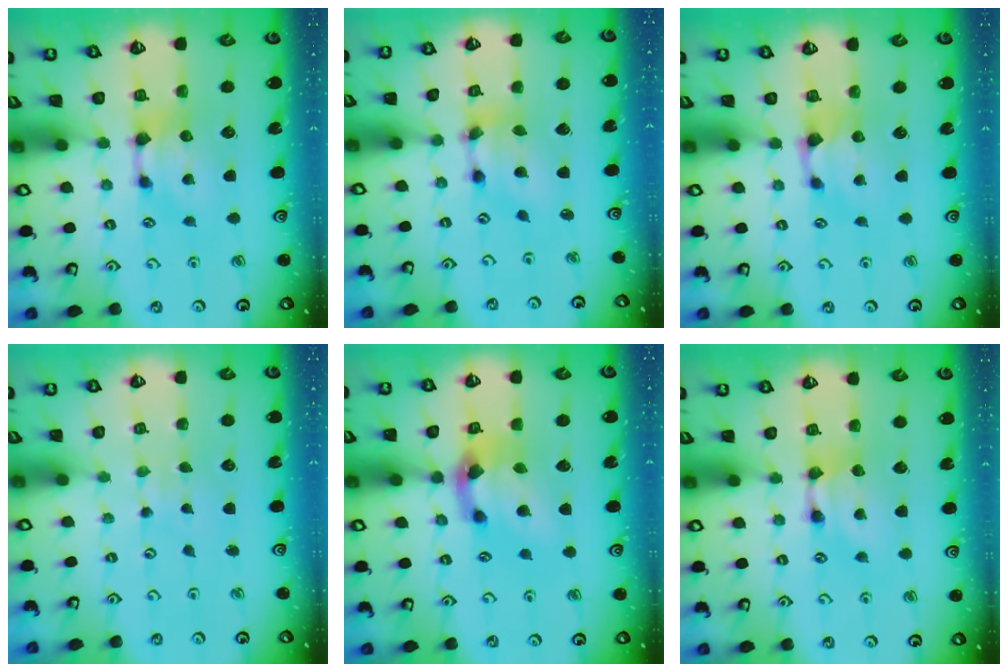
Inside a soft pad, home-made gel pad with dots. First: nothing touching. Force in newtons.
{"total": 5.3, "press": 4.9, "slide": 2.1}
{"total": 0.8, "press": 0.3, "slide": 0.7}
{"total": 5.3, "press": 5.2, "slide": 0.2}
{"total": 5.3, "press": 4.8, "slide": 2.1}
{"total": 1.8, "press": 1.8, "slide": 0.2}